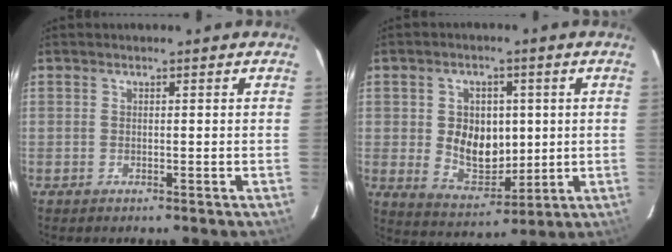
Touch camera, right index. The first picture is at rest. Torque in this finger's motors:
{"motor_torque": [0.28, 0.26, 0.13, 0.05]}